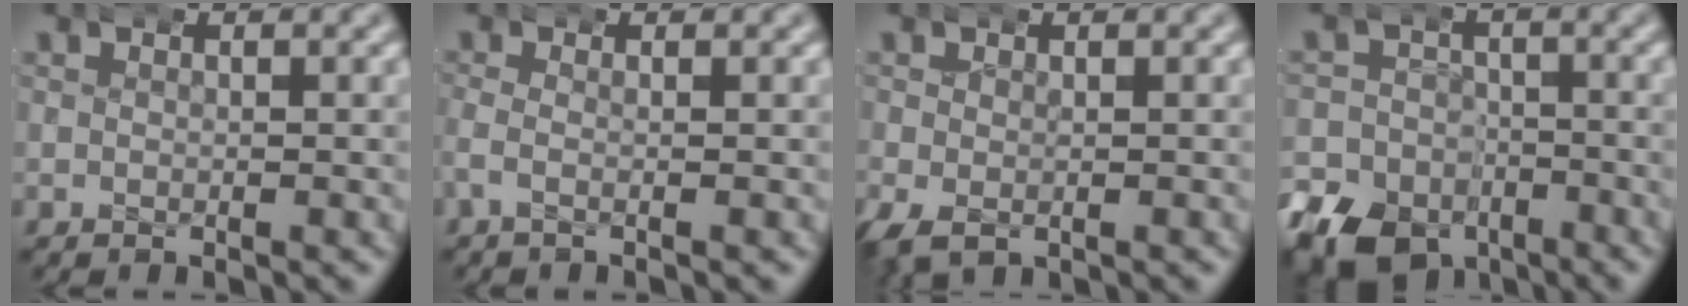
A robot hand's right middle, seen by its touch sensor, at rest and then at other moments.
{"total": 1.0, "force": [-0.6, 0.2, 0.7], "torque": [-0.021, 0.007, -0.014]}
{"total": 3.0, "force": [-1.2, 2.2, 1.7], "torque": [-0.037, -0.014, -0.010]}
{"total": 9.5, "force": [-6.4, 6.6, 2.4], "torque": [-0.023, -0.032, -0.104]}